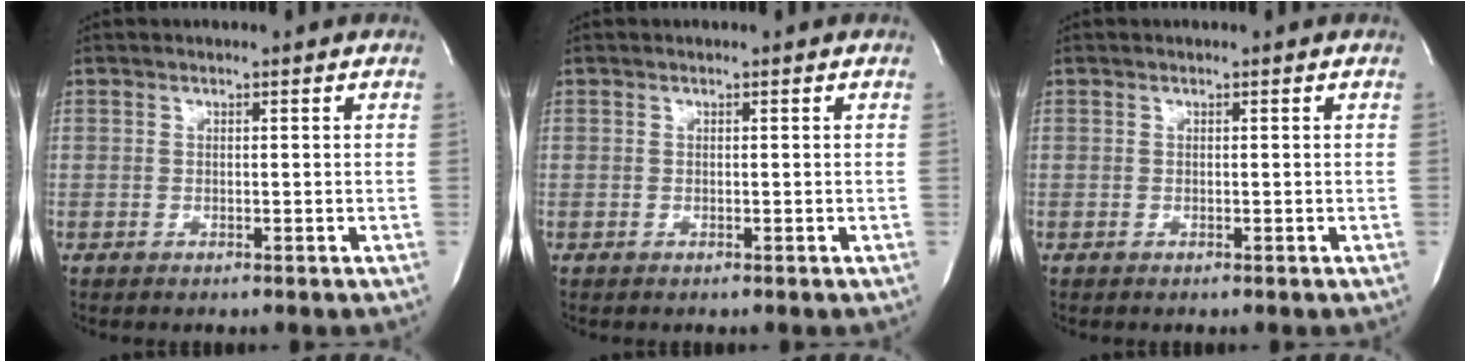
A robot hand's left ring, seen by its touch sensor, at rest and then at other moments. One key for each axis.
{"total": 0.0}
{"total": 0.0}